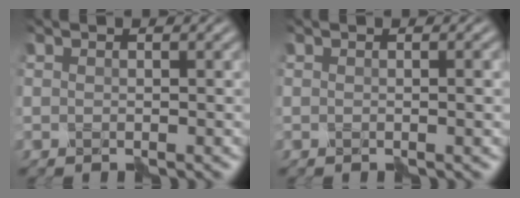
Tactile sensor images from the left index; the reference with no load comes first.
{"total": 1.1, "force": [0.0, 0.2, 1.0], "torque": [-0.010, 0.003, -0.002]}